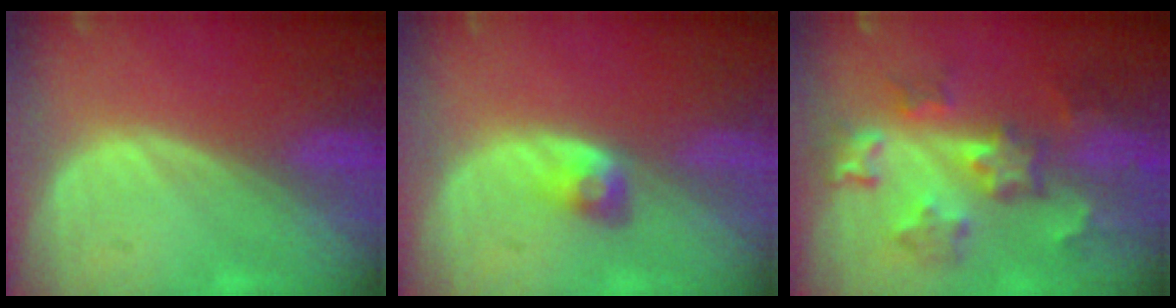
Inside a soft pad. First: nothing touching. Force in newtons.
{"total": 2.9, "press": 2.5, "slide": 1.4}
{"total": 8.4, "press": 7.7, "slide": 3.3}